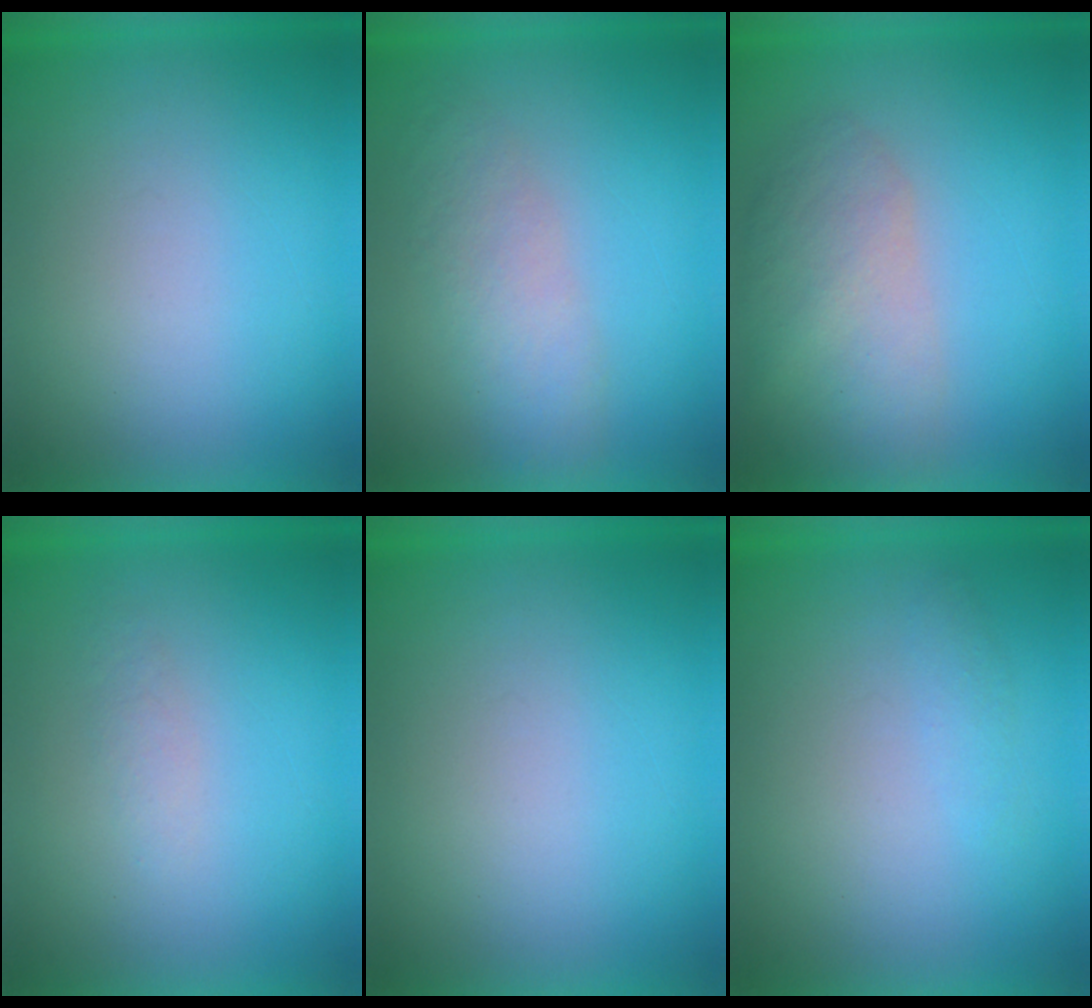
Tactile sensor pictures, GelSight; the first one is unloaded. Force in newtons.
{"total": 3.4}
{"total": 5.7}
{"total": 1.3}
{"total": 0.0}
{"total": 1.4}